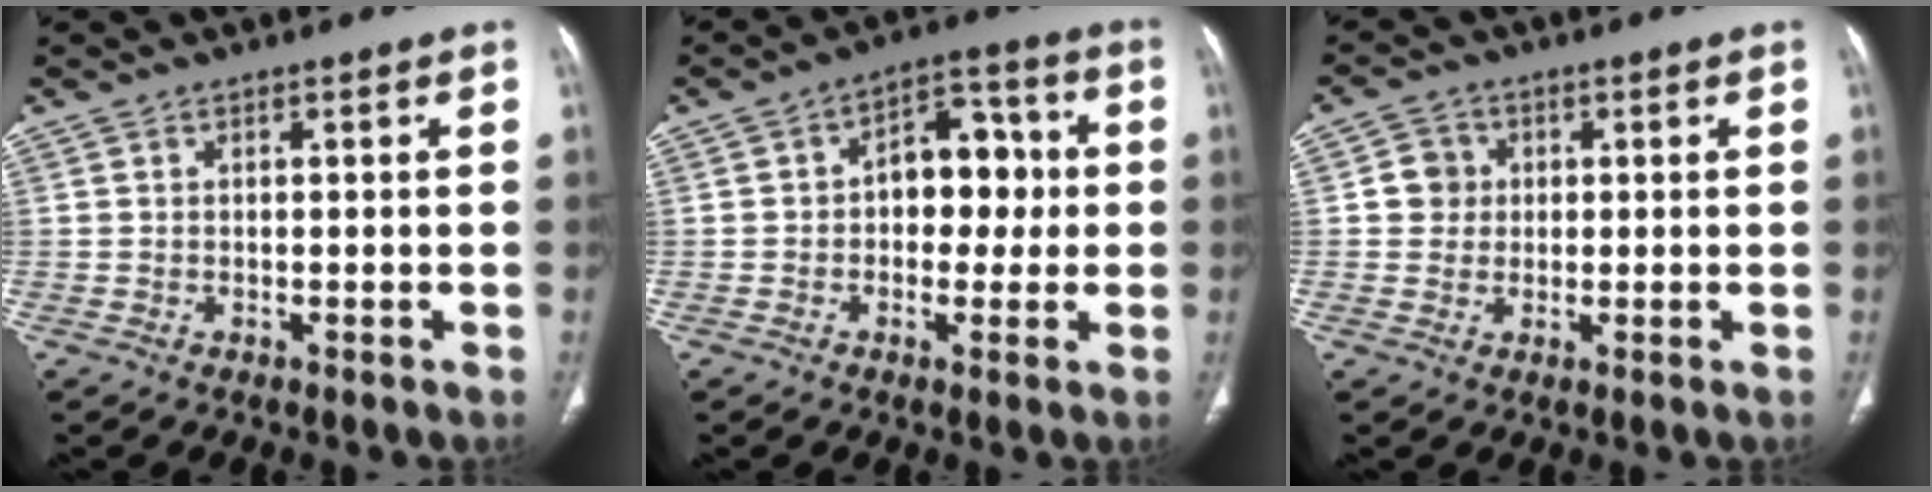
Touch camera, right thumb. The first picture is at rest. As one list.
[{"total": 10.4, "force": [0.2, 7.1, 7.7], "torque": [-0.067, 0.029, -0.003]}, {"total": 4.3, "force": [0.6, 4.1, 1.1], "torque": [0.006, 0.005, 0.005]}]